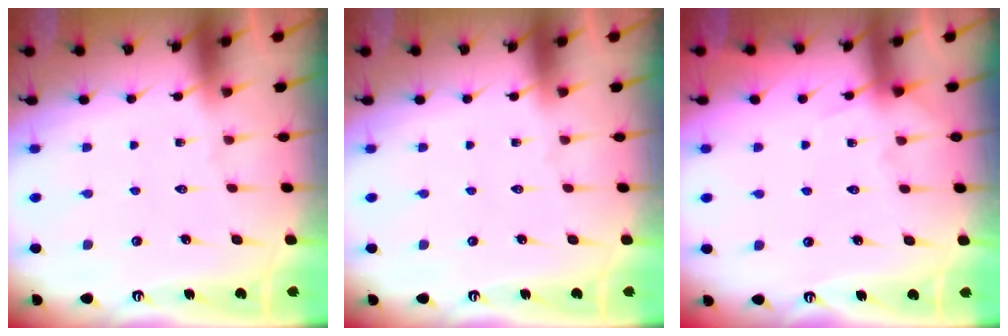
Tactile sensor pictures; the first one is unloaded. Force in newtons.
{"total": 0.0}
{"total": 5.7, "press": 5.6, "slide": 0.7}